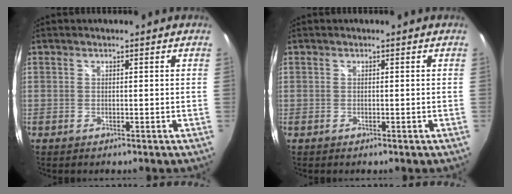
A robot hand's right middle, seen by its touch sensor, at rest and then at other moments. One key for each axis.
{"total": 0.0}